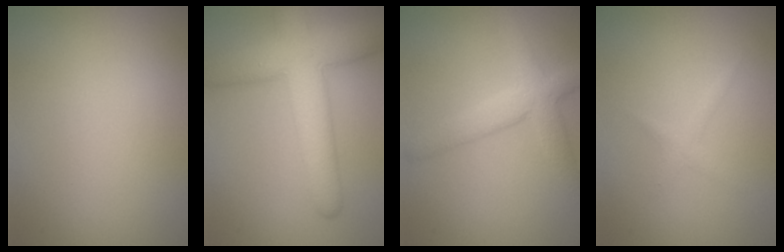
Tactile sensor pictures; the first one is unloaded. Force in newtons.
{"total": 7.9, "press": 7.9, "slide": 0.4}
{"total": 4.2, "press": 4.2, "slide": 0.4}
{"total": 1.0, "press": 1.0, "slide": 0.1}